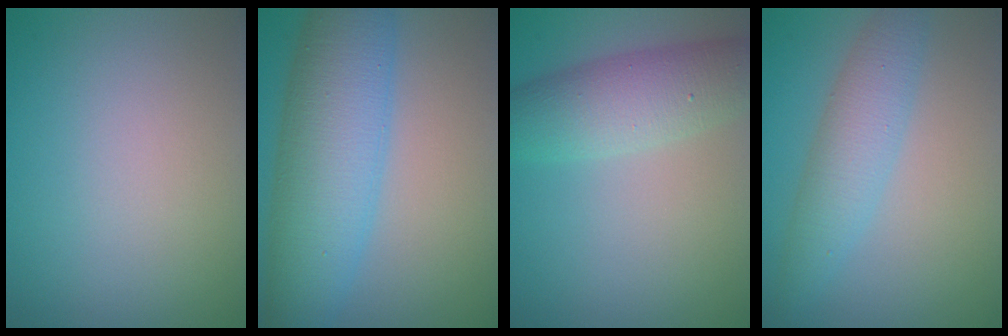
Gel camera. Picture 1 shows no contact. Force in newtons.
{"total": 8.9, "press": 8.9, "slide": 0.0}
{"total": 5.3, "press": 5.3, "slide": 0.1}
{"total": 3.9, "press": 3.9, "slide": 0.1}